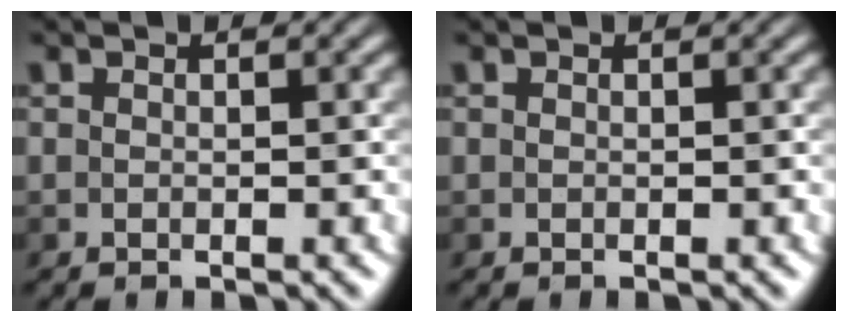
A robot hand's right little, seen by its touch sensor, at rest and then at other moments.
{"total": 0.0}